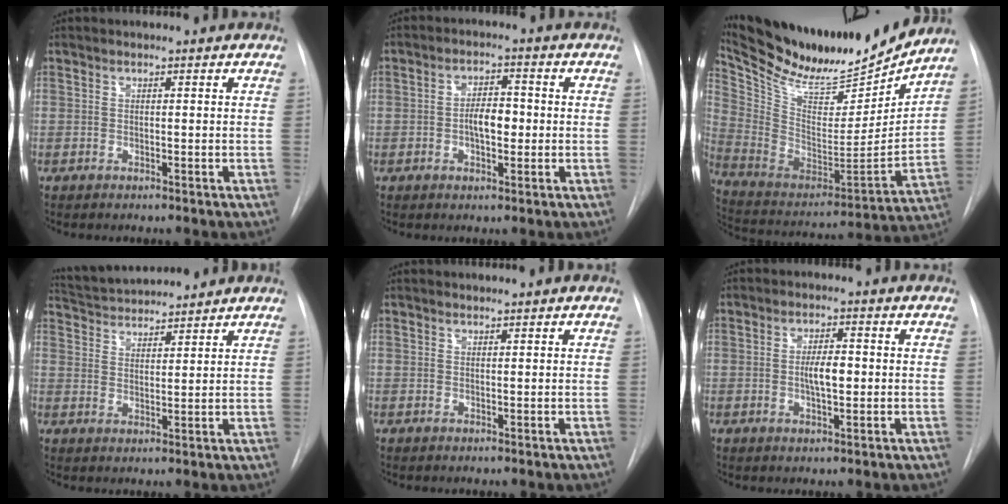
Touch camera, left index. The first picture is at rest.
{"total": 4.5, "force": [-0.6, 2.1, 4.0], "torque": [-0.068, 0.008, -0.009]}
{"total": 23.8, "force": [21.6, 4.6, 8.9], "torque": [-0.169, -0.045, 0.348]}
{"total": 10.0, "force": [9.6, 0.9, 2.4], "torque": [-0.052, 0.026, 0.161]}
{"total": 0.9, "force": [0.9, -0.1, 0.1], "torque": [-0.004, 0.009, 0.020]}
{"total": 4.0, "force": [-0.1, 1.3, 3.8], "torque": [-0.067, 0.001, -0.001]}